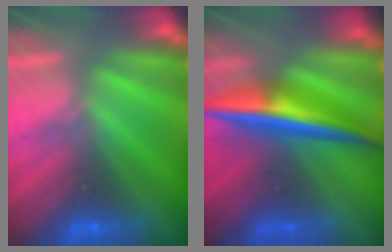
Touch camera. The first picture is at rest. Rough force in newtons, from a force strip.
{"total": 7.1}